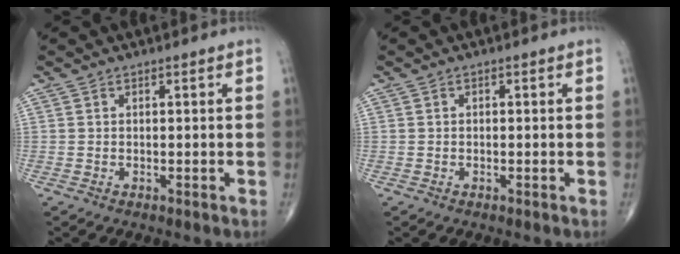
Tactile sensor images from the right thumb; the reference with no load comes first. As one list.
[{"total": 0.0}]